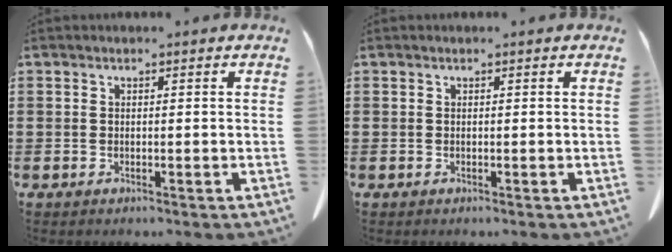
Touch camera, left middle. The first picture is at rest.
{"total": 0.0}